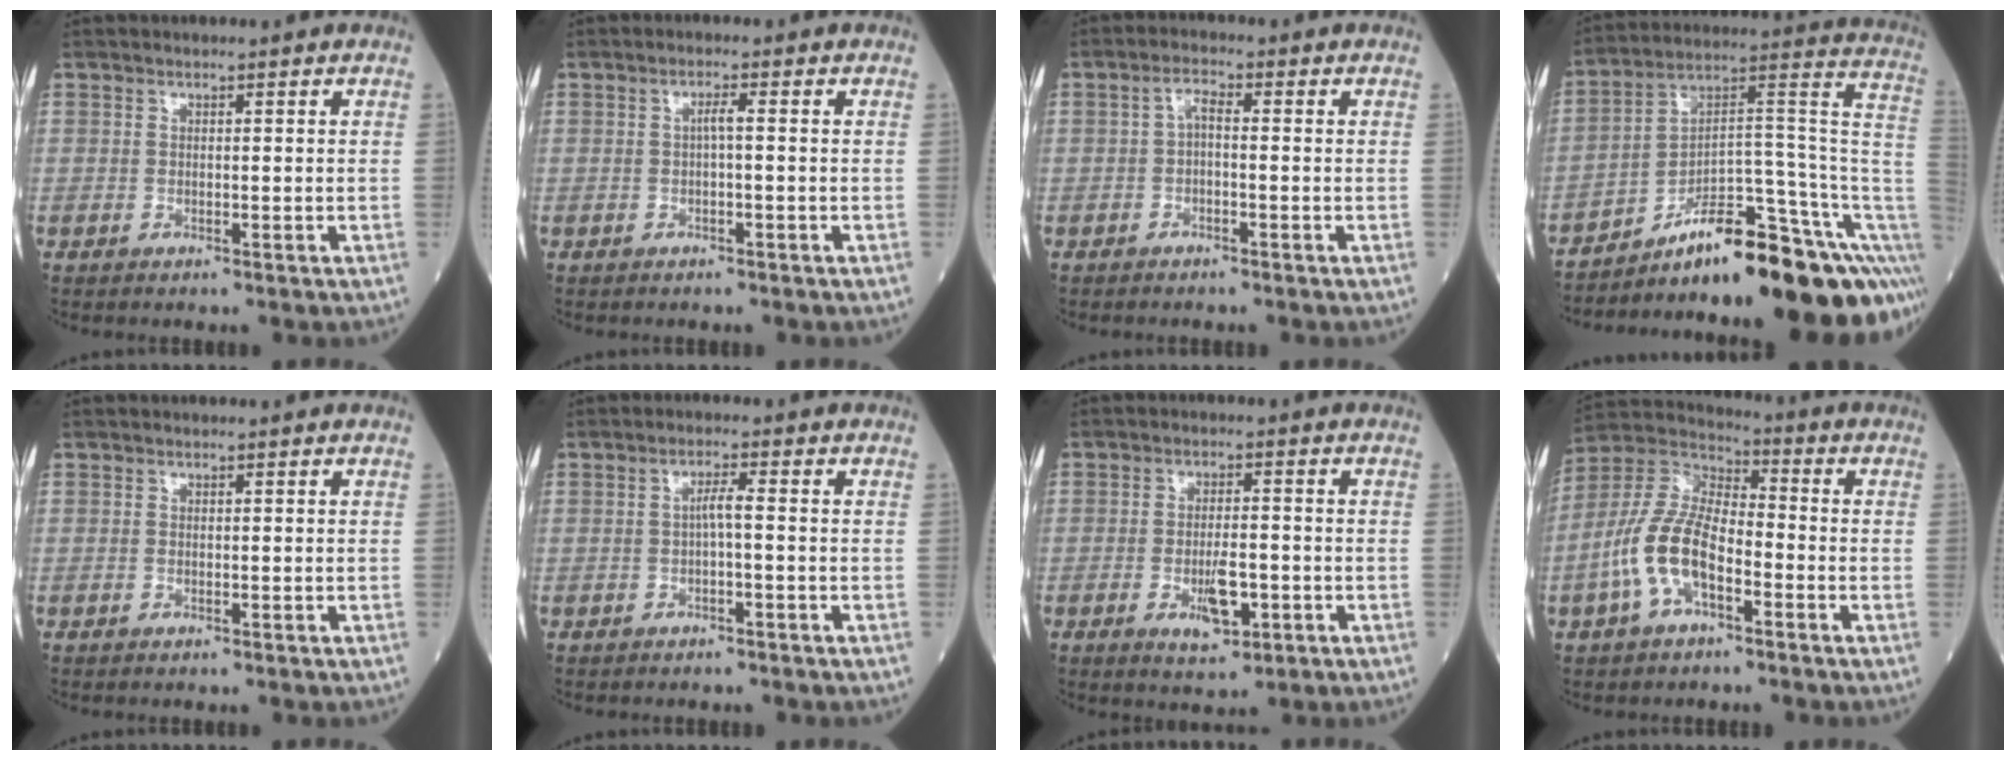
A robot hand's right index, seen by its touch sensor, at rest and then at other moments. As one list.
[{"total": 1.4, "force": [-0.1, 0.0, 1.4], "torque": [-0.025, 0.003, -0.001]}, {"total": 2.4, "force": [-0.3, 0.7, 2.3], "torque": [-0.040, 0.008, -0.006]}, {"total": 21.9, "force": [-14.6, 2.6, 16.1], "torque": [-0.130, 0.067, -0.214]}, {"total": 0.0}, {"total": 2.1, "force": [-0.3, 0.0, 2.1], "torque": [-0.035, 0.003, -0.006]}, {"total": 5.3, "force": [-1.8, 1.9, 4.6], "torque": [-0.083, -0.003, -0.022]}, {"total": 11.5, "force": [-4.1, 4.9, 9.6], "torque": [-0.221, 0.015, -0.084]}]